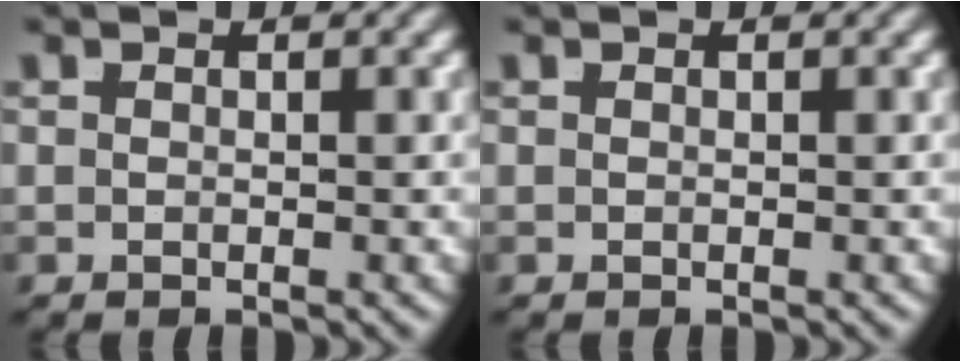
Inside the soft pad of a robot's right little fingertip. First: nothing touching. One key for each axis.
{"total": 0.0}